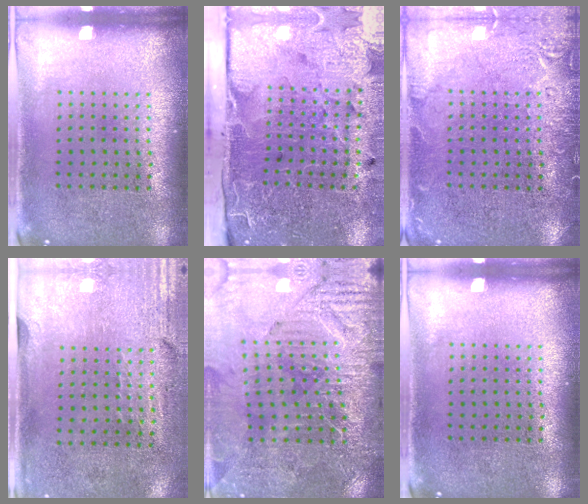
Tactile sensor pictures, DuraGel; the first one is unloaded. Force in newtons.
{"total": 4.1, "press": 3.7, "slide": 1.9}
{"total": 2.9, "press": 2.9, "slide": 0.4}
{"total": 2.9, "press": 2.5, "slide": 1.5}
{"total": 3.4, "press": 3.4, "slide": 0.2}
{"total": 0.0}